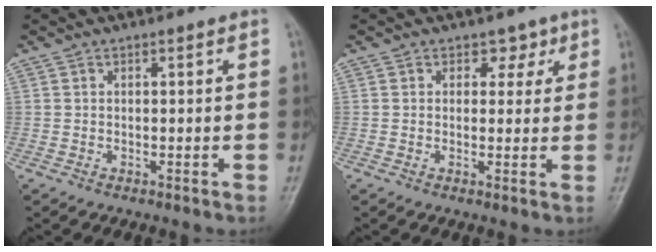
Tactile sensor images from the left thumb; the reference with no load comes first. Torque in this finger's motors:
{"motor_torque": [-0.03, 0.09, -0.08, -0.09, -0.02]}